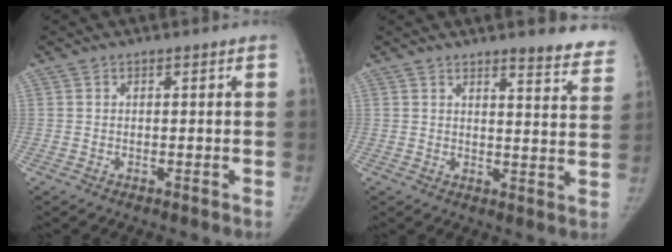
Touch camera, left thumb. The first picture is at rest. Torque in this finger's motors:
{"motor_torque": [-0.19, 0.15, 0.61, -0.27, 0.00]}